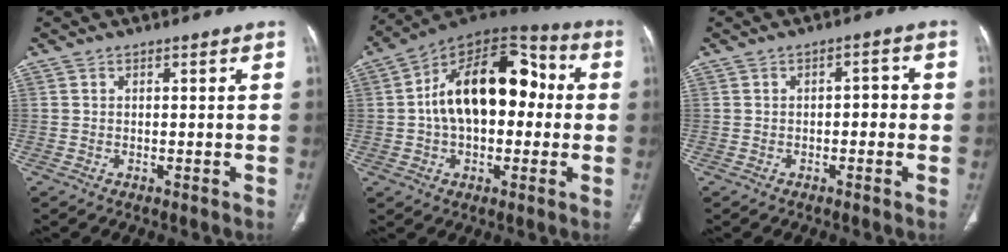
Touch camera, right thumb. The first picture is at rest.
{"total": 20.2, "force": [1.1, 12.1, 16.1], "torque": [-0.232, 0.046, 0.010]}
{"total": 3.0, "force": [-0.3, 1.6, 2.5], "torque": [-0.020, 0.010, -0.011]}